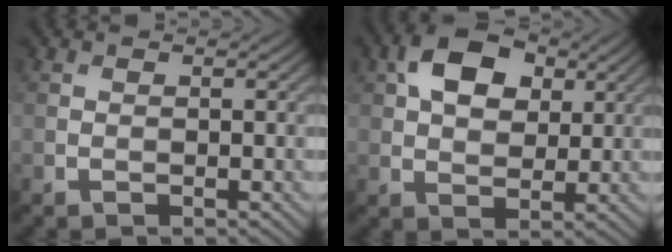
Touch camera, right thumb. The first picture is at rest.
{"total": 8.1, "force": [3.1, 5.2, 5.4], "torque": [-0.110, 0.010, 0.049]}